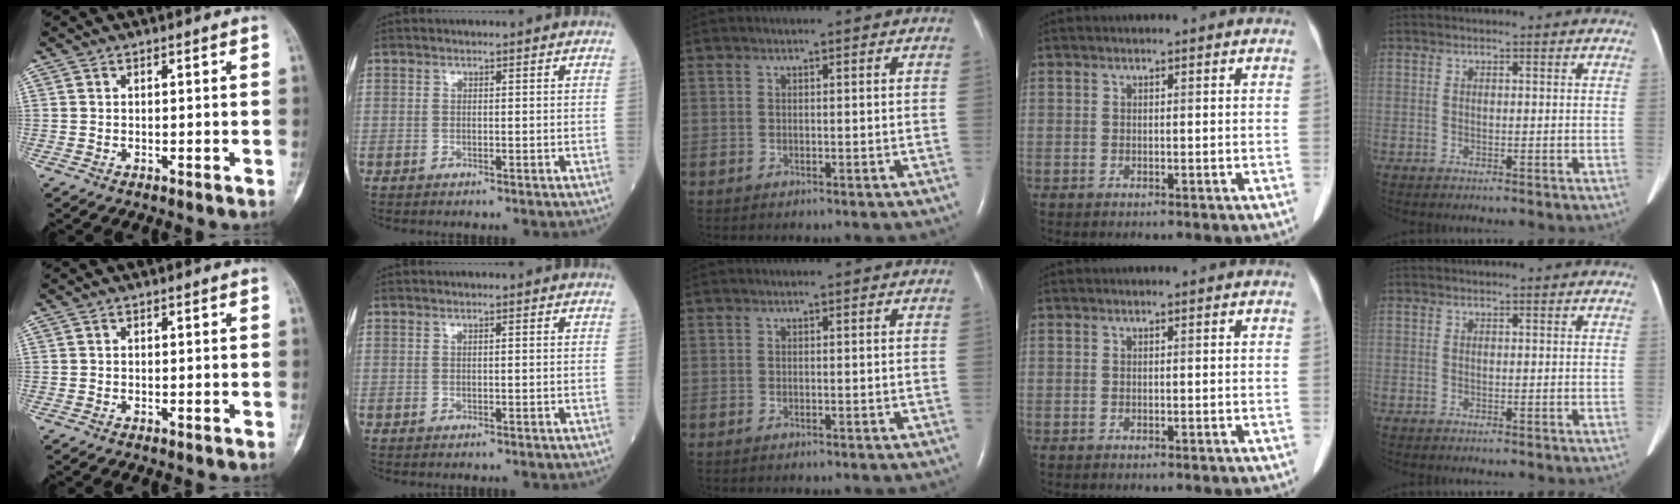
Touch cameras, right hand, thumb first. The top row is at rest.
{}